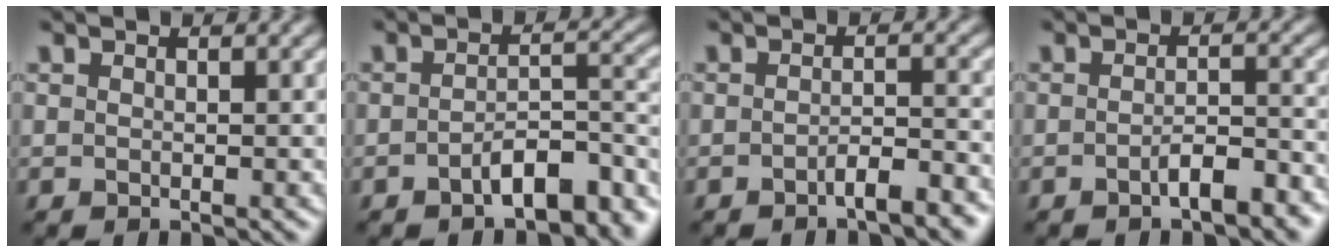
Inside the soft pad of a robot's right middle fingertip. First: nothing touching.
{"total": 5.6, "force": [-3.1, 2.3, 4.0], "torque": [-0.059, 0.007, -0.050]}
{"total": 2.9, "force": [-1.8, 0.7, 2.1], "torque": [-0.033, 0.007, -0.032]}
{"total": 3.5, "force": [-1.8, 1.0, 2.8], "torque": [-0.049, 0.005, -0.030]}